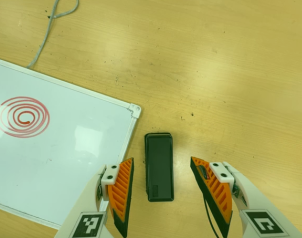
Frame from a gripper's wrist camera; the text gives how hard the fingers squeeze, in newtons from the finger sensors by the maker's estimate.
{"total": 0.0}